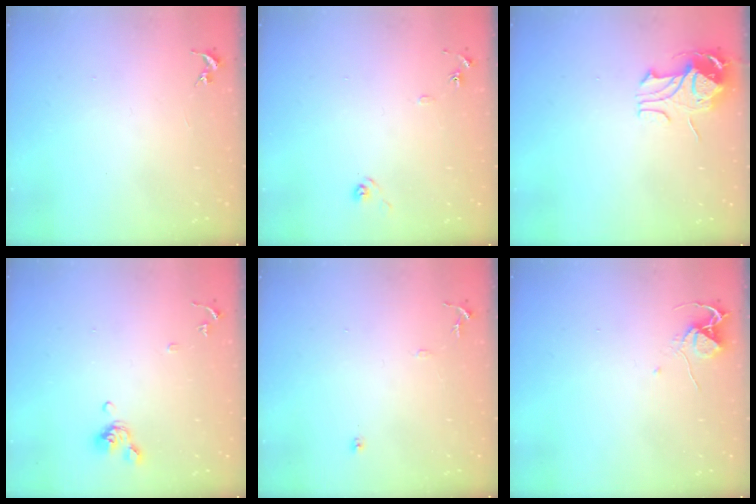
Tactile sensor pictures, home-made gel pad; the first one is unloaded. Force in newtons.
{"total": 6.5, "press": 6.5, "slide": 0.6}
{"total": 10.7, "press": 10.7, "slide": 1.2}
{"total": 8.5, "press": 8.4, "slide": 1.4}
{"total": 8.0, "press": 8.0, "slide": 0.8}
{"total": 5.9, "press": 5.9, "slide": 0.5}